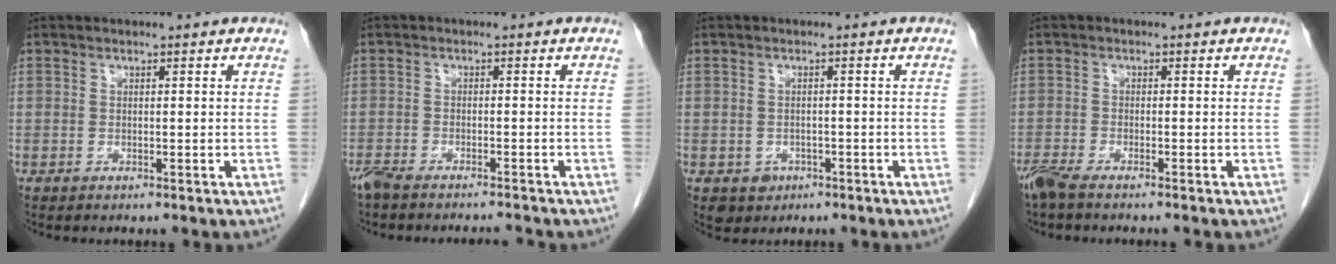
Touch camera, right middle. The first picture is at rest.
{"total": 5.4, "force": [-5.1, 0.1, 1.9], "torque": [-0.031, -0.009, -0.084]}
{"total": 3.2, "force": [-1.4, 2.7, 0.8], "torque": [-0.009, 0.004, -0.014]}
{"total": 3.7, "force": [-3.1, 0.2, 2.0], "torque": [-0.041, -0.009, -0.058]}